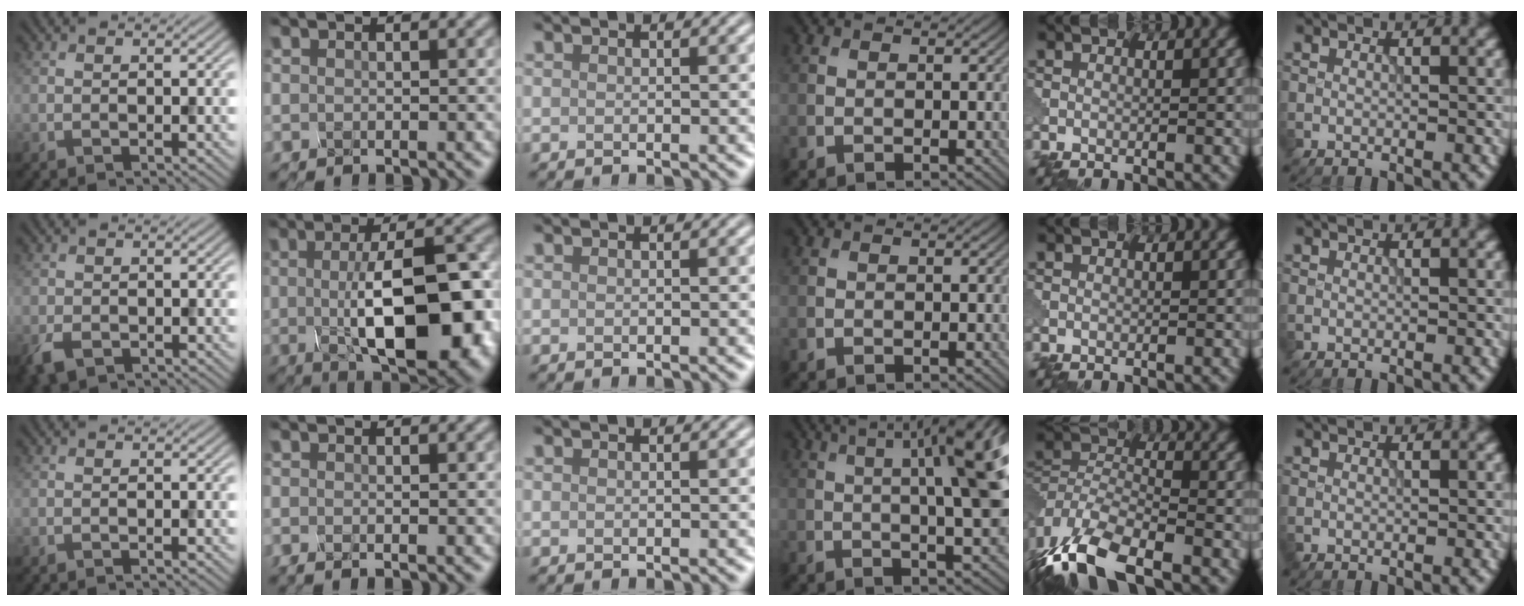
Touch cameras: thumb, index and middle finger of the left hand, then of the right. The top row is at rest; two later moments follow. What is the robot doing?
{"motion": "squeeze", "object": "hand grip exerciser"}